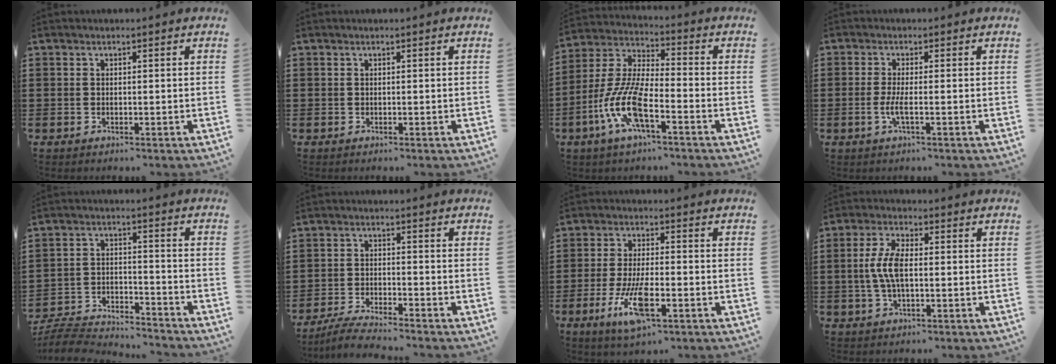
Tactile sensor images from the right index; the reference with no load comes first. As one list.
[{"total": 0.0}, {"total": 10.4, "force": [-4.7, 2.7, 8.8], "torque": [-0.221, -0.016, -0.098]}, {"total": 3.0, "force": [-0.7, 0.3, 2.9], "torque": [-0.066, -0.009, -0.019]}, {"total": 6.3, "force": [-6.1, 0.8, 1.2], "torque": [-0.036, 0.003, -0.125]}, {"total": 4.1, "force": [-3.9, 0.0, 1.2], "torque": [-0.028, -0.003, -0.078]}, {"total": 8.8, "force": [-3.6, 2.3, 7.6], "torque": [-0.167, -0.013, -0.068]}, {"total": 6.2, "force": [-0.2, 2.4, 5.7], "torque": [-0.132, -0.003, -0.013]}]